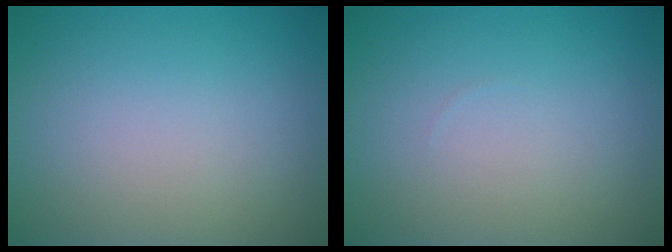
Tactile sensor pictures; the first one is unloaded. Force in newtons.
{"total": 0.0}